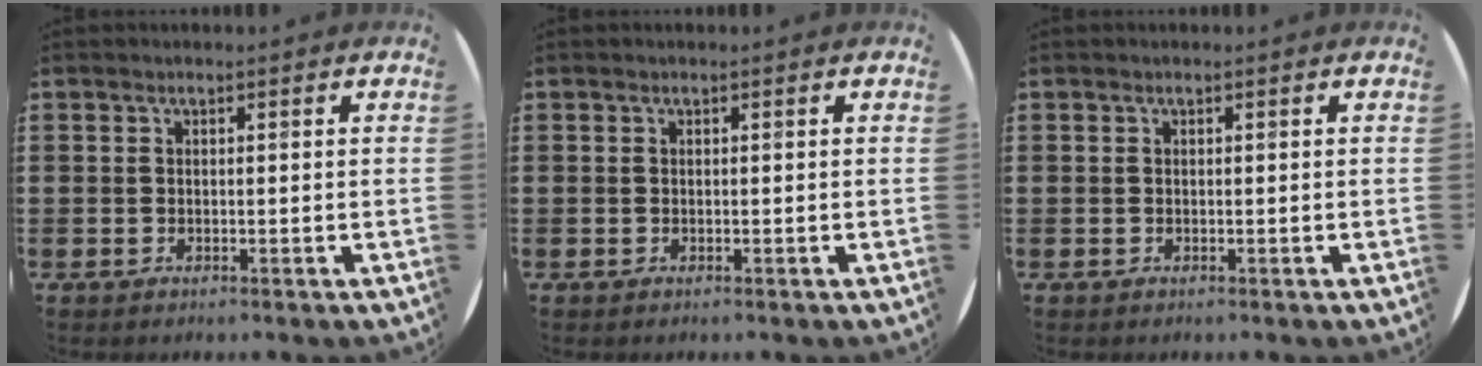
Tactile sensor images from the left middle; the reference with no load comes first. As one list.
[{"total": 0.0}, {"total": 0.0}]